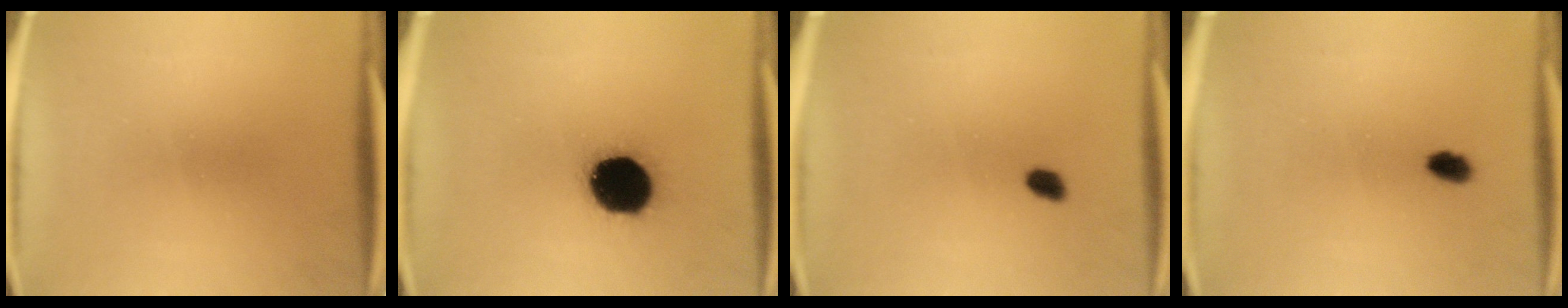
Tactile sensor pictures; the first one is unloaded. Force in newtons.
{"total": 17.4}
{"total": 1.4}
{"total": 2.3}